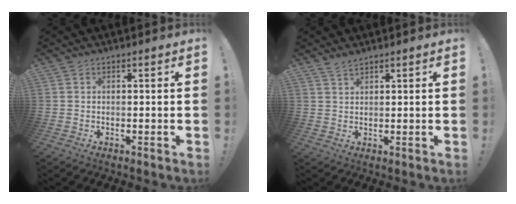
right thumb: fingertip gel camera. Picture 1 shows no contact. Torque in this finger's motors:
{"motor_torque": [0.00, -0.01, 0.25, 0.04, 0.00]}